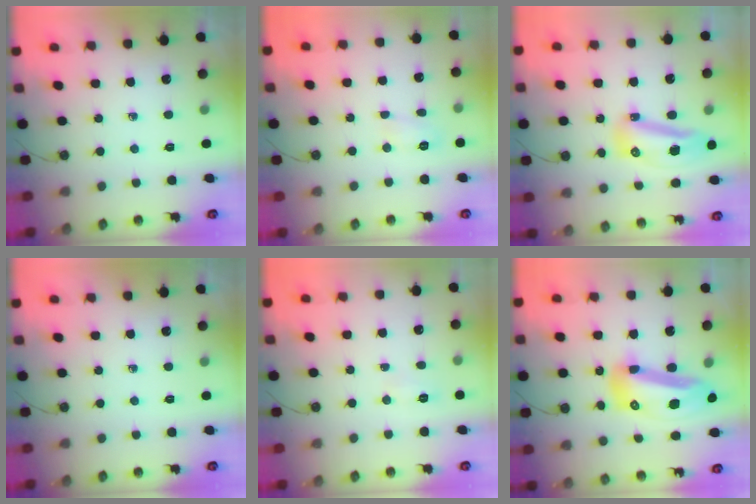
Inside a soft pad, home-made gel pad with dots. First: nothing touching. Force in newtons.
{"total": 3.8, "press": 3.8, "slide": 0.3}
{"total": 23.8, "press": 15.4, "slide": 18.1}
{"total": 0.0}
{"total": 3.8, "press": 3.8, "slide": 0.4}
{"total": 16.5, "press": 16.3, "slide": 2.1}